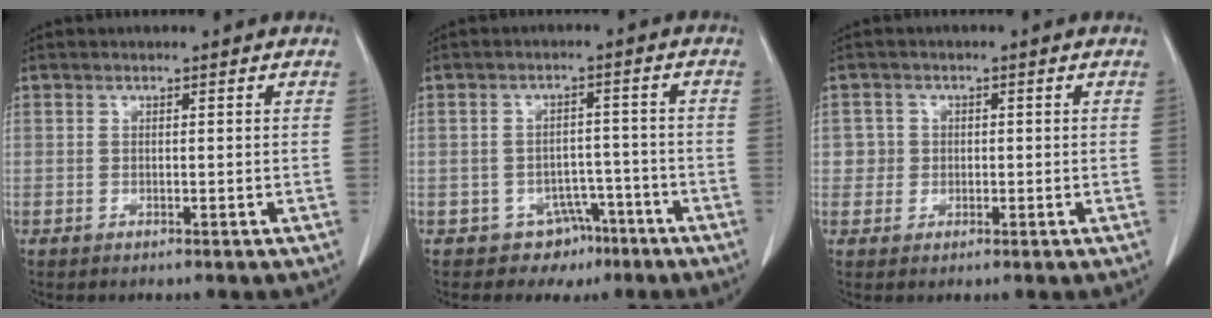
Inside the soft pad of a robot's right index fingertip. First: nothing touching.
{"total": 5.3, "force": [-3.2, 4.2, 0.4], "torque": [0.006, 0.014, -0.039]}
{"total": 2.4, "force": [0.1, 2.4, -0.1], "torque": [0.018, 0.007, -0.003]}